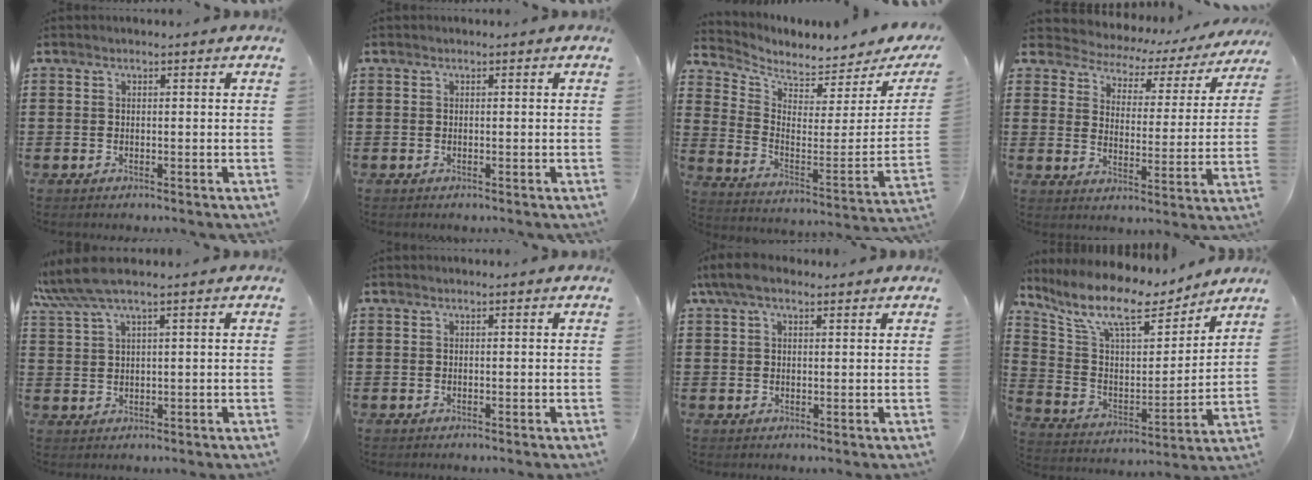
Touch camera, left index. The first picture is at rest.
{"total": 0.0}
{"total": 3.5, "force": [3.4, 0.5, 0.8], "torque": [-0.043, -0.045, 0.054]}
{"total": 2.8, "force": [2.5, 1.3, 0.2], "torque": [-0.026, -0.022, 0.032]}
{"total": 4.3, "force": [2.9, 0.1, 3.1], "torque": [-0.075, -0.003, 0.049]}
{"total": 0.0}
{"total": 4.0, "force": [2.2, 1.8, 2.8], "torque": [-0.068, 0.007, 0.040]}
{"total": 11.0, "force": [8.3, 3.2, 6.4], "torque": [-0.159, -0.044, 0.141]}